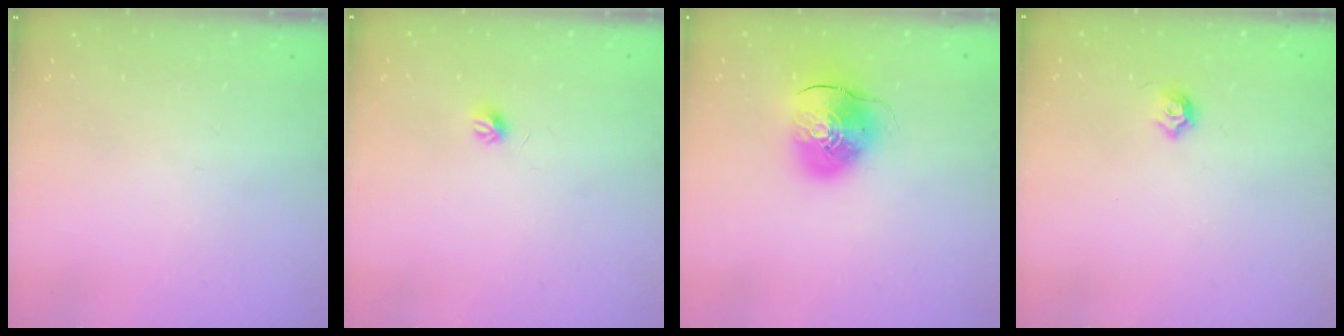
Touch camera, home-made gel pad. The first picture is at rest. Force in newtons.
{"total": 4.1, "press": 4.0, "slide": 0.6}
{"total": 10.4, "press": 10.2, "slide": 1.7}
{"total": 5.5, "press": 5.4, "slide": 0.9}